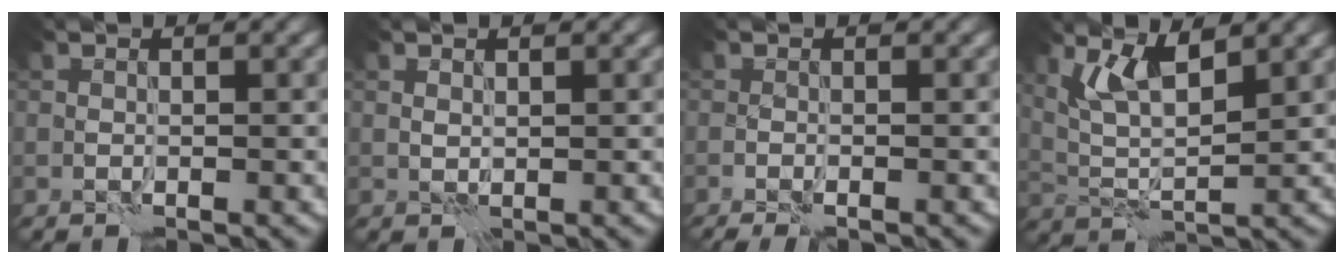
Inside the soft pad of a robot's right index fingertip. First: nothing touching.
{"total": 0.6, "force": [0.5, 0.2, 0.0], "torque": [-0.002, -0.001, 0.011]}
{"total": 1.7, "force": [-1.3, 0.2, 1.0], "torque": [-0.029, 0.002, -0.023]}
{"total": 4.2, "force": [2.6, 1.1, 3.1], "torque": [-0.070, -0.009, 0.054]}